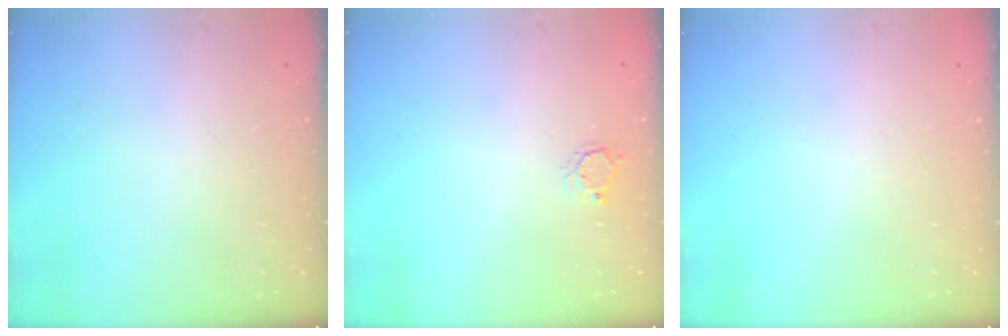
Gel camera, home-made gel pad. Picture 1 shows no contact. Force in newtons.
{"total": 3.3, "press": 3.3, "slide": 0.4}
{"total": 0.0}